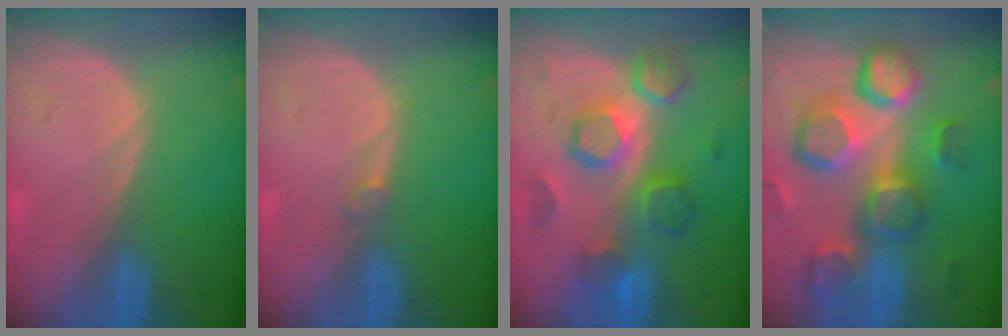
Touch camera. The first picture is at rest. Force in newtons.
{"total": 0.7, "press": 0.7, "slide": 0.2}
{"total": 8.5, "press": 8.5, "slide": 0.2}
{"total": 13.2, "press": 11.5, "slide": 6.5}